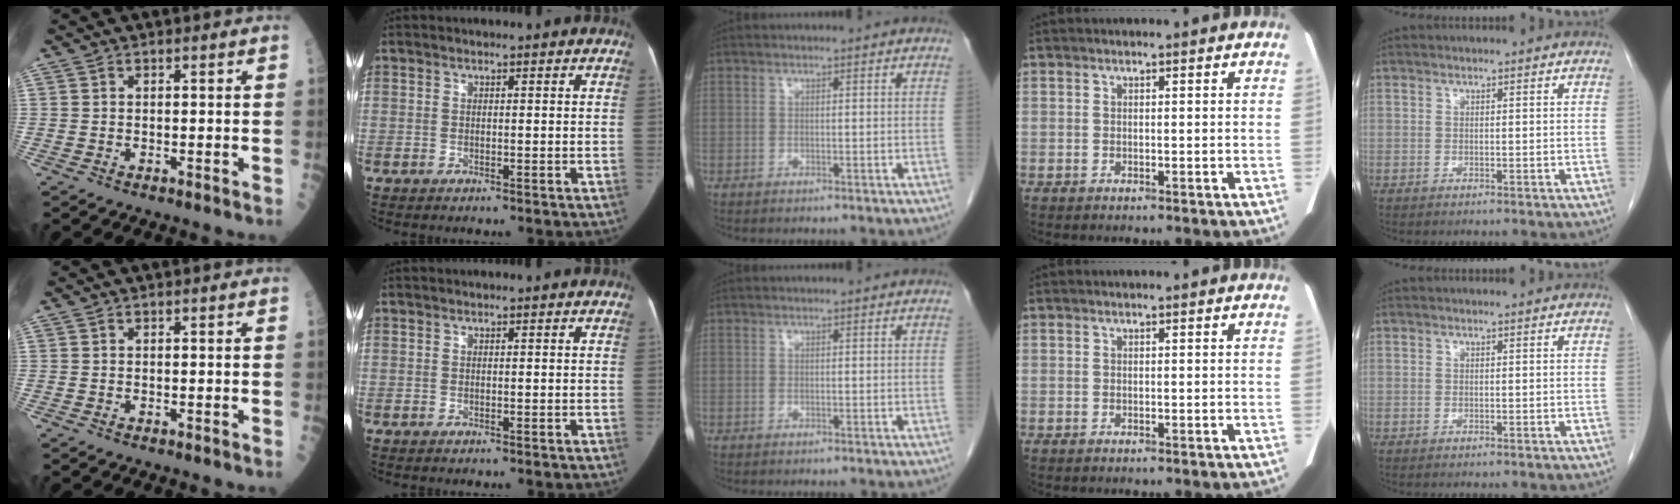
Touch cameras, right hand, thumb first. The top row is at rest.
{}